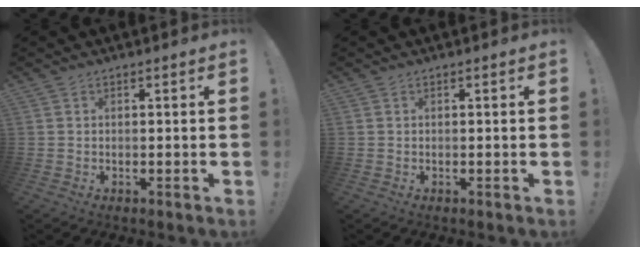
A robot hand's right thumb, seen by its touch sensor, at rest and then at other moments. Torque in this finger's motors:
{"motor_torque": [-0.08, -0.08, -0.10, 0.09, 0.01]}